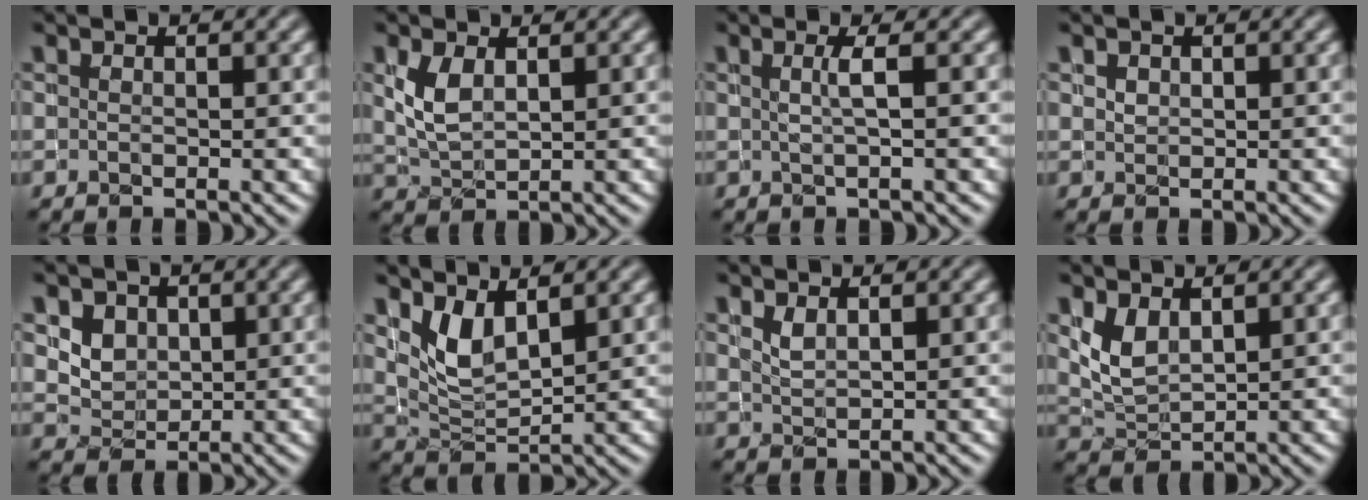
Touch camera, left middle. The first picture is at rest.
{"total": 3.0, "force": [0.8, 1.7, 2.3], "torque": [-0.060, 0.001, 0.023]}
{"total": 1.6, "force": [-0.1, 0.3, 1.6], "torque": [-0.027, -0.002, -0.005]}
{"total": 0.5, "force": [0.3, 0.5, 0.1], "torque": [-0.003, -0.001, 0.010]}
{"total": 2.7, "force": [1.0, 2.2, 1.1], "torque": [-0.031, -0.014, 0.031]}
{"total": 3.7, "force": [1.7, 1.7, 2.8], "torque": [-0.066, -0.010, 0.040]}
{"total": 0.9, "force": [0.6, 0.3, 0.6], "torque": [-0.017, -0.003, 0.017]}
{"total": 2.7, "force": [1.1, 1.6, 2.0], "torque": [-0.046, -0.005, 0.030]}